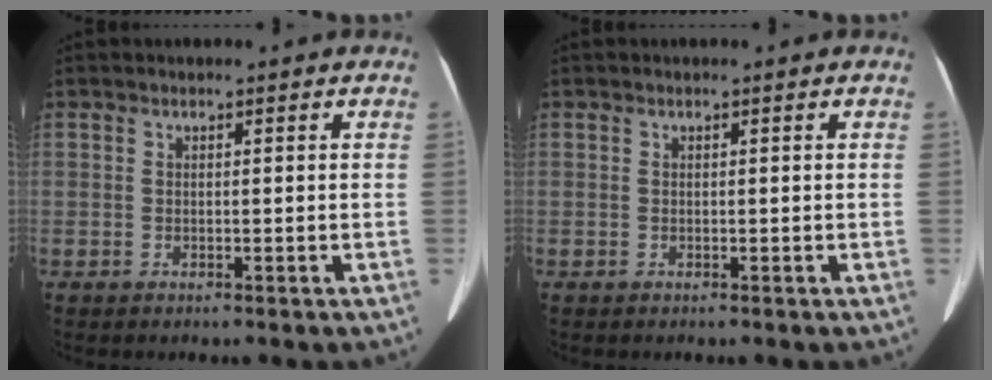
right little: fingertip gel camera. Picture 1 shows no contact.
{"total": 0.0}